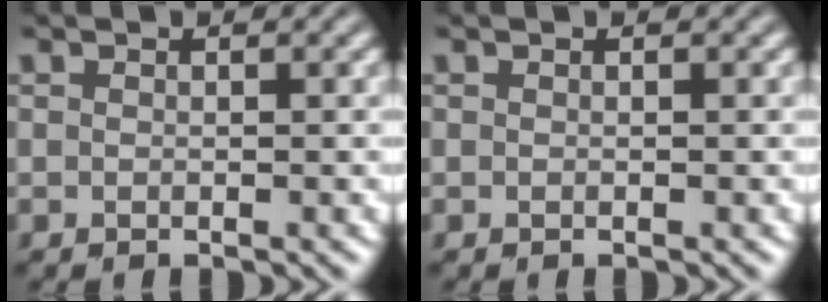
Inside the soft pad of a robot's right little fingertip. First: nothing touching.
{"total": 0.0}